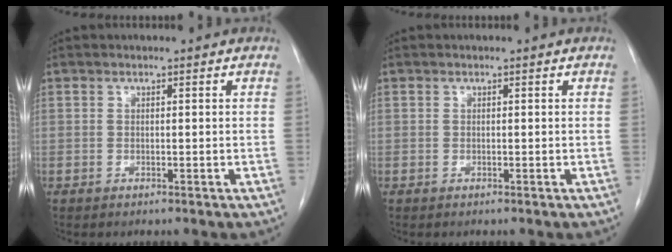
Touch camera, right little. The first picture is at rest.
{"total": 0.0}